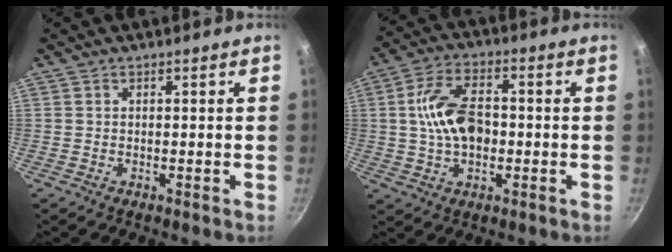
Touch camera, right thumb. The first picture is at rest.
{"total": 11.5, "force": [-0.1, 6.9, 9.1], "torque": [-0.153, 0.024, -0.010]}